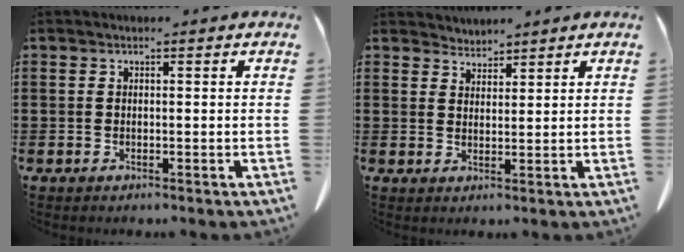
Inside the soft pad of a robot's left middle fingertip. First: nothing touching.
{"total": 2.4, "force": [2.4, 0.2, -0.5], "torque": [0.003, -0.006, 0.046]}